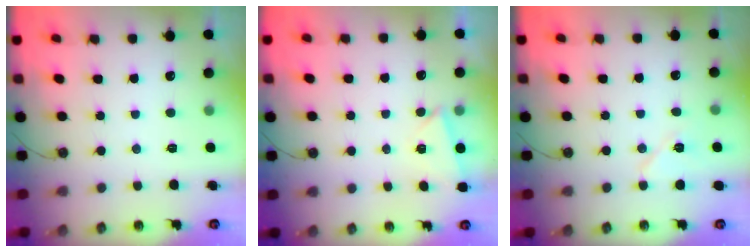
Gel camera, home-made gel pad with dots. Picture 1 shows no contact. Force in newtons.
{"total": 3.7, "press": 2.8, "slide": 2.4}
{"total": 11.3, "press": 4.6, "slide": 10.3}